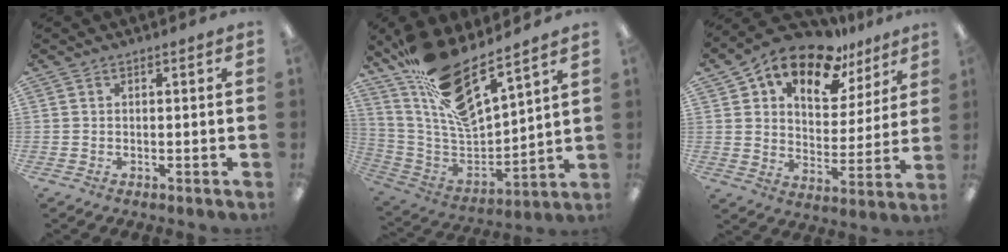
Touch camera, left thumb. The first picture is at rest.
{"total": 17.8, "force": [13.6, 4.2, 10.7], "torque": [-0.200, -0.104, 0.235]}
{"total": 15.6, "force": [11.3, 7.7, 7.5], "torque": [-0.132, -0.067, 0.200]}